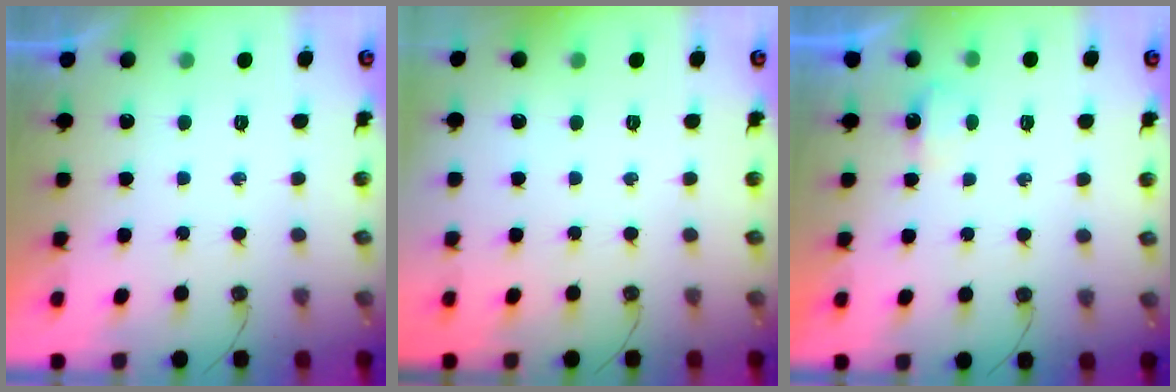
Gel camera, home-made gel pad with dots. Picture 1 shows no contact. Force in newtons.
{"total": 0.0}
{"total": 13.3, "press": 4.4, "slide": 12.6}